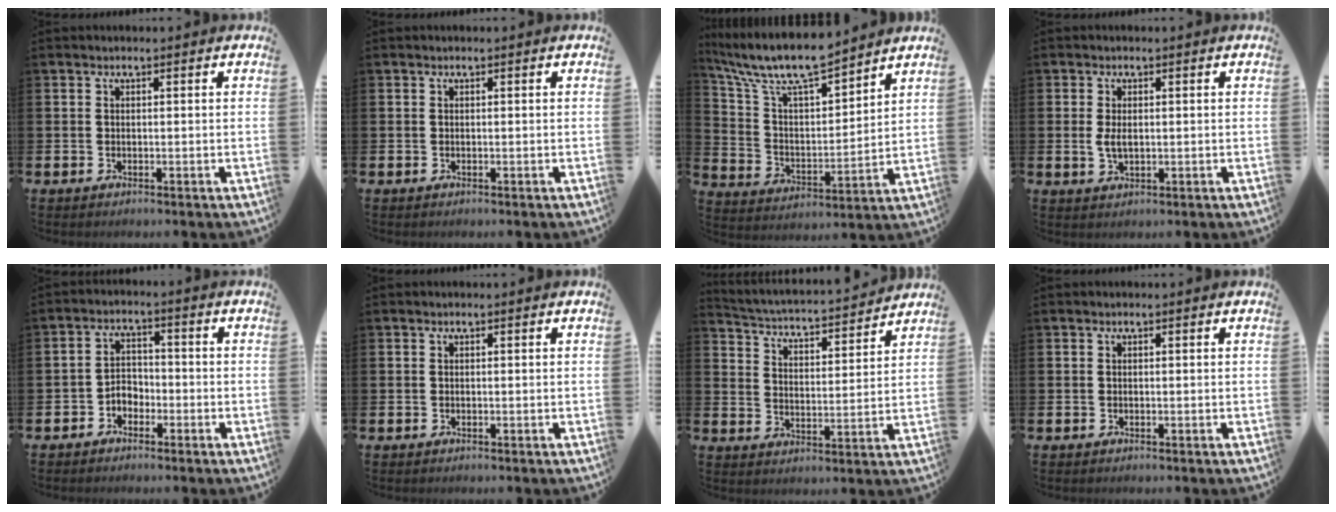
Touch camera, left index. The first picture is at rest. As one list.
[{"total": 0.0}, {"total": 10.6, "force": [9.4, 2.3, 4.2], "torque": [-0.122, -0.054, 0.166]}, {"total": 2.2, "force": [0.2, 1.1, 1.8], "torque": [-0.024, 0.000, -0.002]}, {"total": 2.7, "force": [-1.9, 1.8, 0.7], "torque": [-0.020, 0.008, -0.043]}, {"total": 0.0}, {"total": 3.9, "force": [3.8, 0.6, 0.7], "torque": [-0.037, -0.044, 0.058]}, {"total": 0.0}]